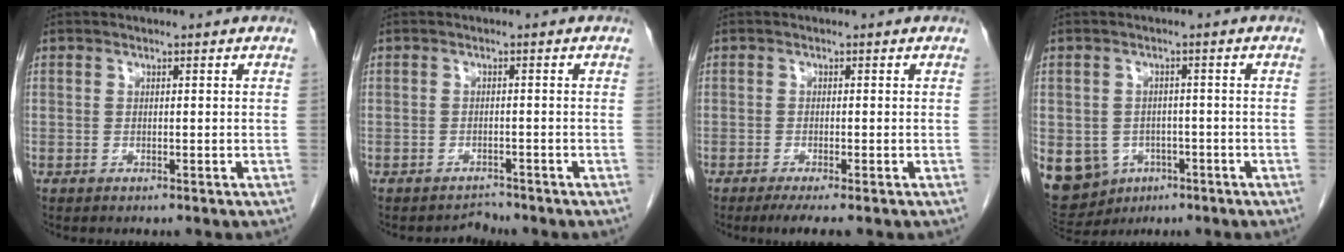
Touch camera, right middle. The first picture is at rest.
{"total": 0.5, "force": [-0.5, 0.0, -0.1], "torque": [-0.005, -0.004, -0.008]}
{"total": 3.3, "force": [-2.3, 0.1, 2.3], "torque": [-0.037, -0.011, -0.037]}
{"total": 16.1, "force": [-6.5, 13.5, 6.0], "torque": [-0.181, 0.005, -0.078]}